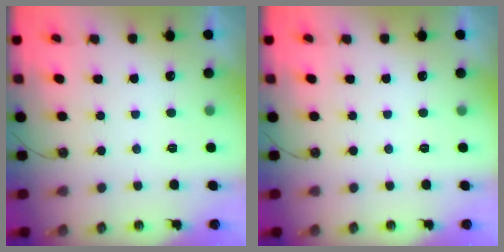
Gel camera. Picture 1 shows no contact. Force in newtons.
{"total": 0.0}